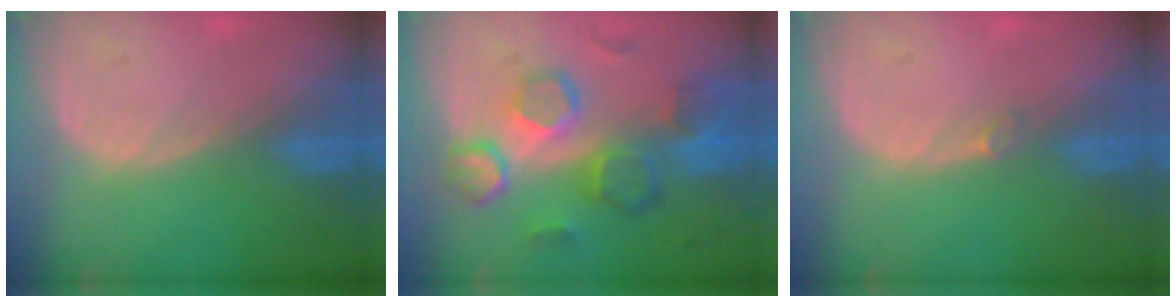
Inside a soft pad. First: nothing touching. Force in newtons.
{"total": 10.4, "press": 9.0, "slide": 5.1}
{"total": 0.6, "press": 0.6, "slide": 0.1}